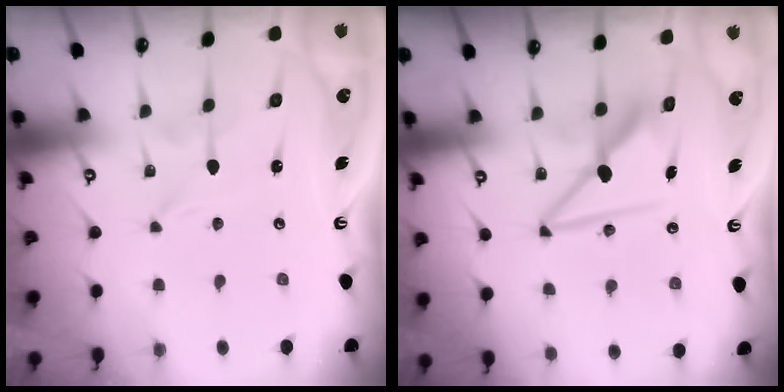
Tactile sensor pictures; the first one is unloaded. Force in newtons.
{"total": 9.6, "press": 9.6, "slide": 0.4}